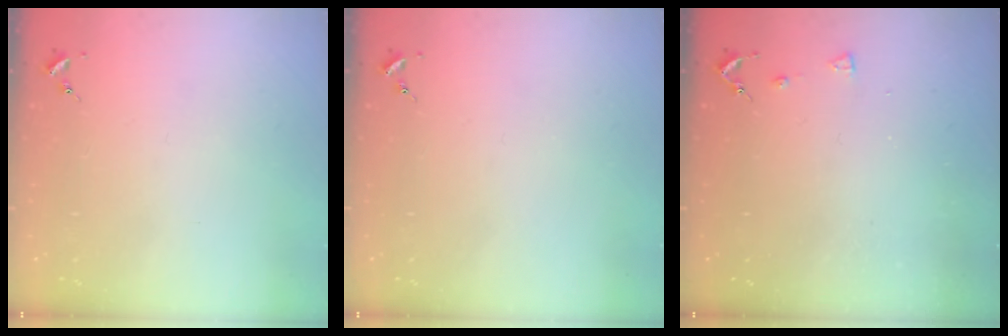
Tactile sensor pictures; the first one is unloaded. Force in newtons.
{"total": 0.0}
{"total": 3.3, "press": 3.3, "slide": 0.6}